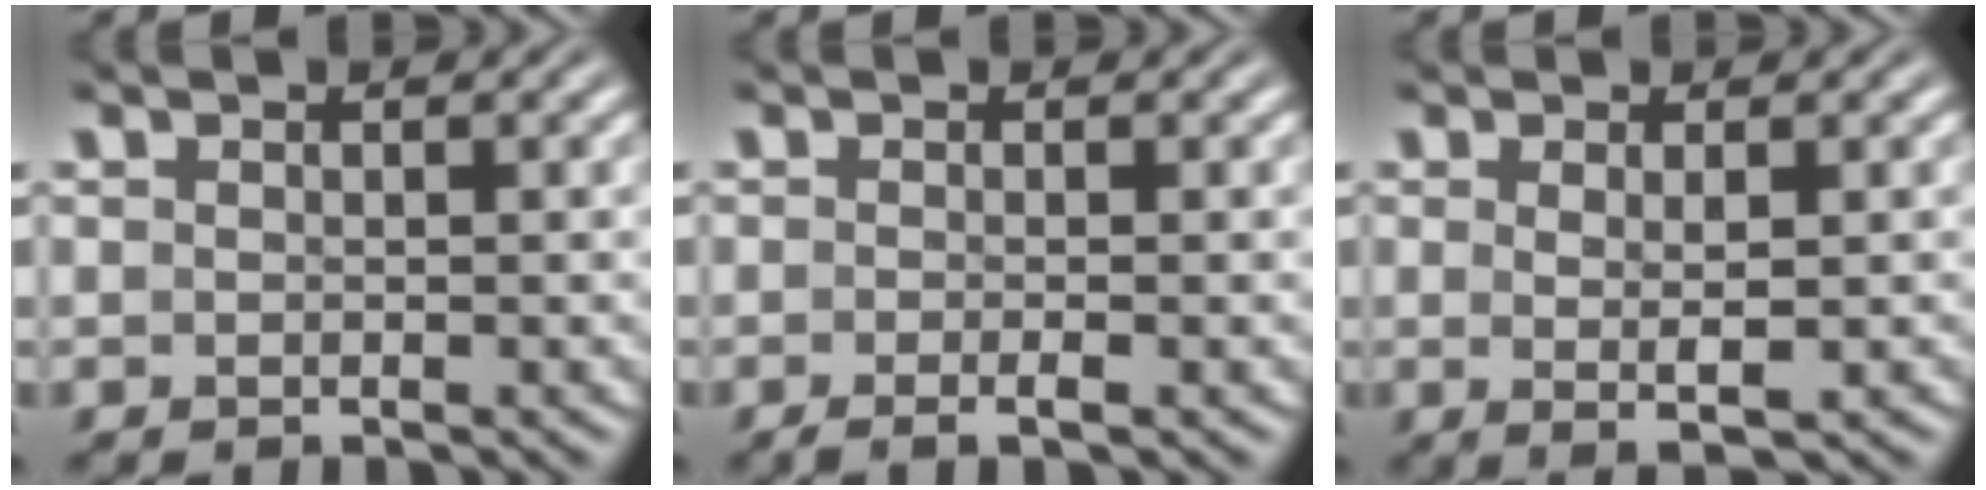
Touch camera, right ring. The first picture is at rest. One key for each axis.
{"total": 1.5, "fx": -1.1, "fy": -0.1, "fz": 1.0, "tx": -0.023, "ty": -0.007, "tz": -0.016}
{"total": 2.3, "fx": -0.2, "fy": -0.3, "fz": 2.3, "tx": -0.038, "ty": -0.014, "tz": 0.009}